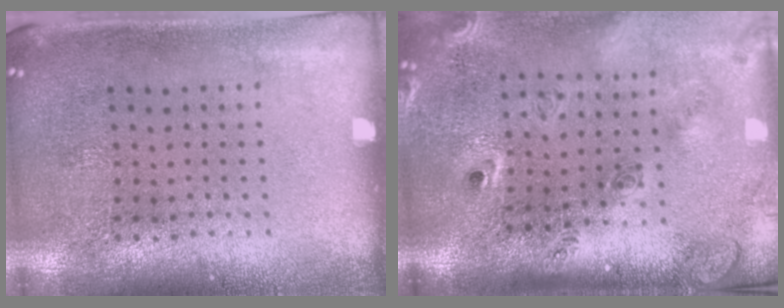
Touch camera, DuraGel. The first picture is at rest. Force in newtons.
{"total": 2.7, "press": 2.0, "slide": 1.8}